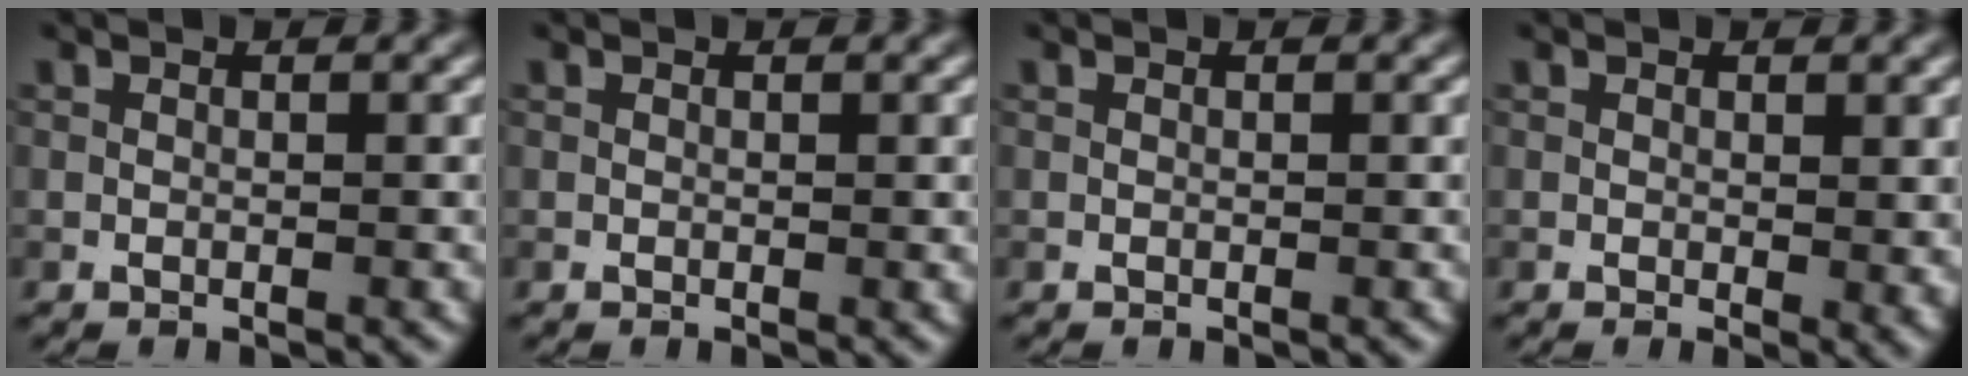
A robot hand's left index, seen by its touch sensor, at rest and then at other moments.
{"total": 0.0}
{"total": 0.0}
{"total": 1.6, "force": [0.3, 0.5, 1.5], "torque": [-0.015, -0.008, 0.005]}